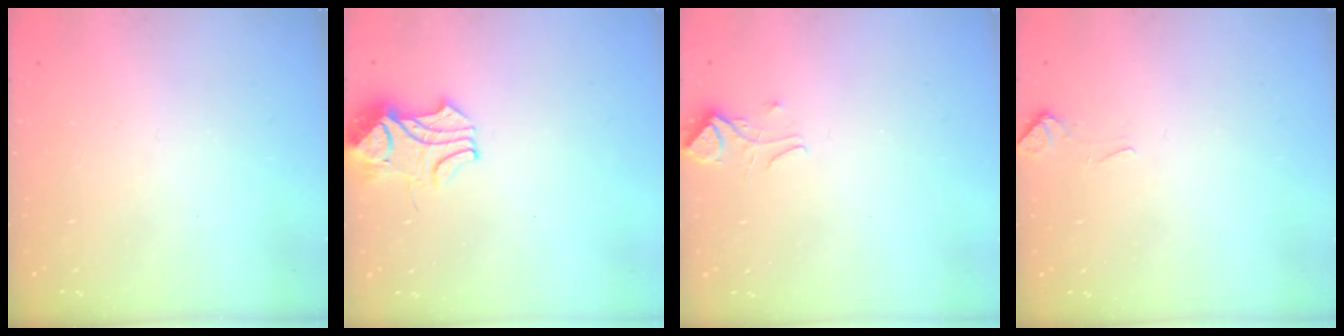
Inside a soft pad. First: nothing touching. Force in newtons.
{"total": 2.5, "press": 2.4, "slide": 0.8}
{"total": 0.9, "press": 0.5, "slide": 0.8}
{"total": 3.6, "press": 3.5, "slide": 0.5}